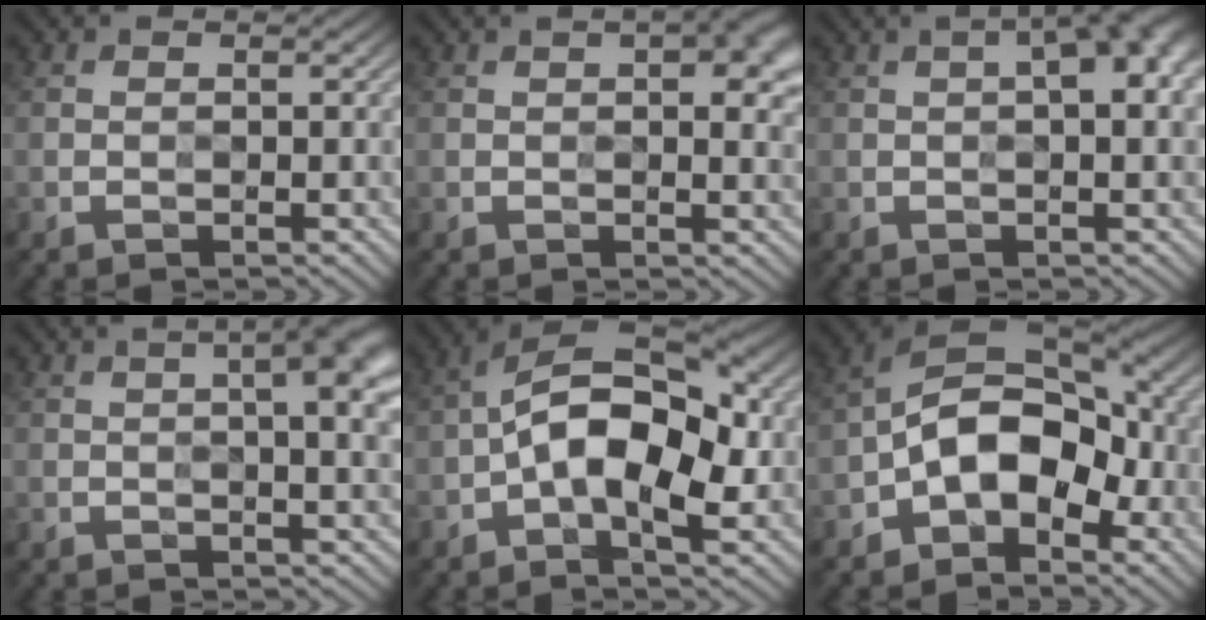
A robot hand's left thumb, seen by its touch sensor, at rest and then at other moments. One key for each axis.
{"total": 5.0, "fx": 1.5, "fy": 1.7, "fz": 4.5, "tx": -0.047, "ty": 0.012, "tz": 0.012}
{"total": 4.7, "fx": 1.2, "fy": 1.5, "fz": 4.3, "tx": -0.052, "ty": 0.017, "tz": 0.005}
{"total": 7.2, "fx": 2.4, "fy": 1.9, "fz": 6.5, "tx": -0.062, "ty": 0.020, "tz": 0.019}
{"total": 11.9, "fx": -1.2, "fy": 6.2, "fz": 10.1, "tx": -0.171, "ty": 0.023, "tz": -0.033}
{"total": 11.5, "fx": -3.1, "fy": 7.0, "fz": 8.6, "tx": -0.144, "ty": 0.005, "tz": -0.071}